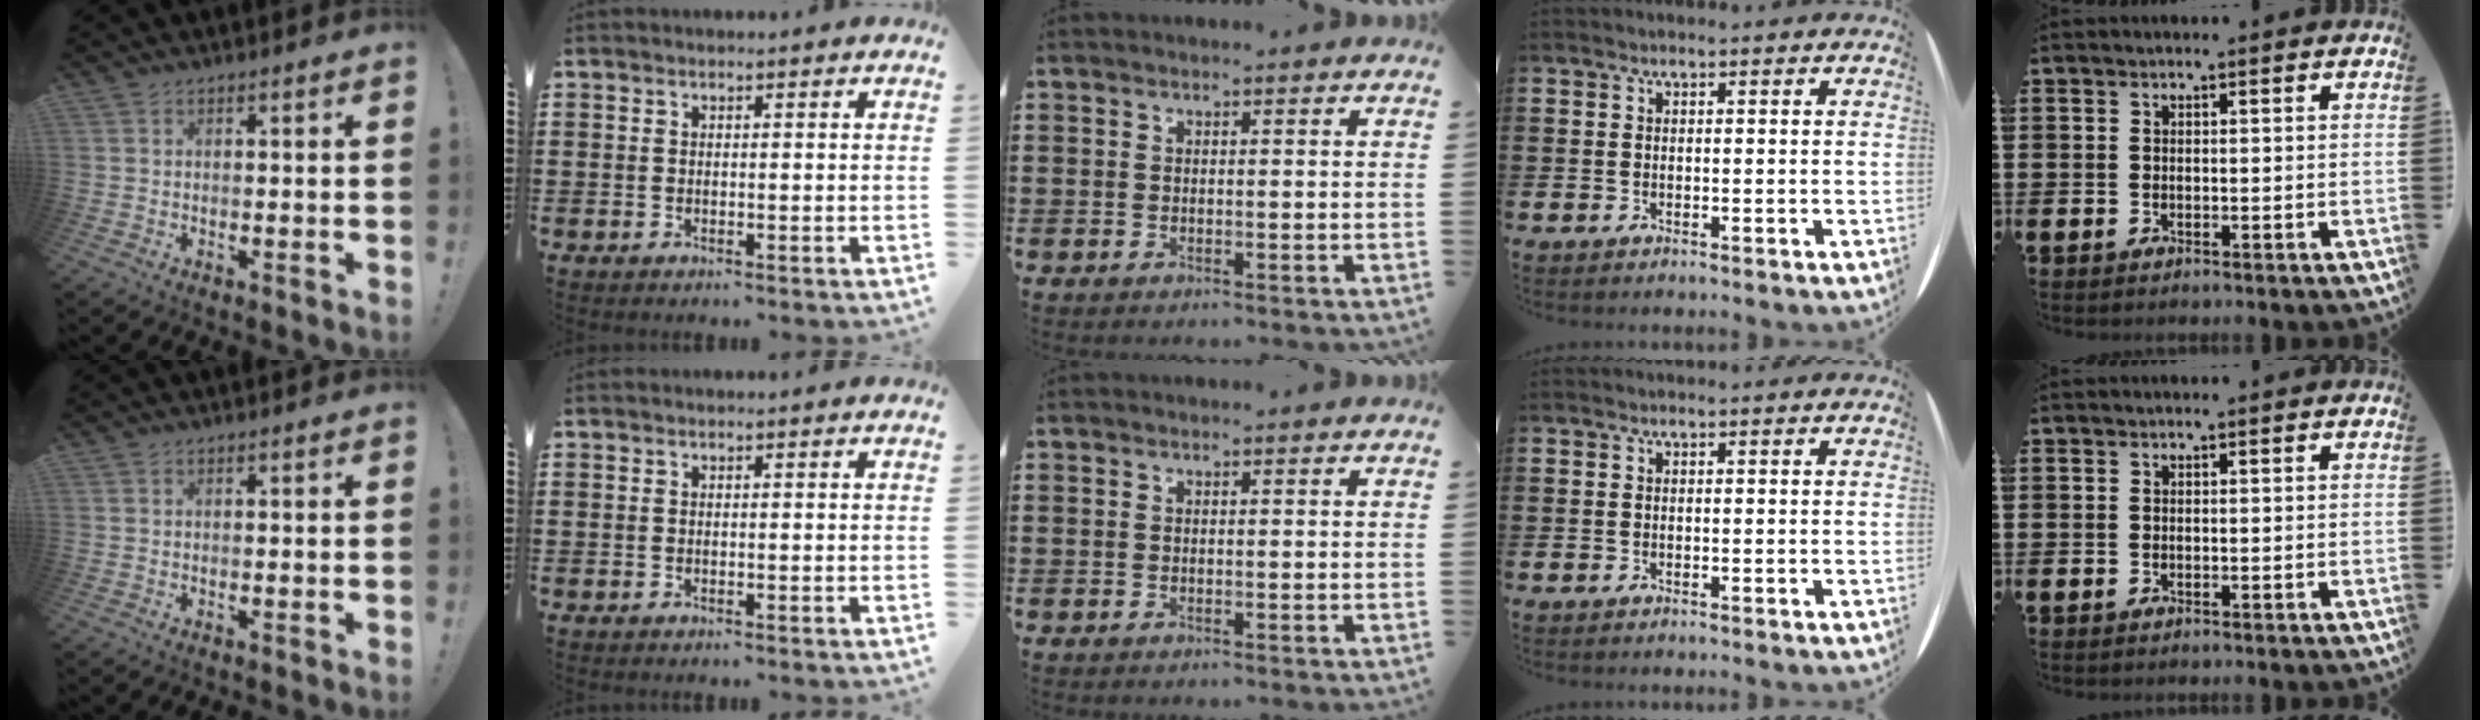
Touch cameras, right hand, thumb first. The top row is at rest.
{}